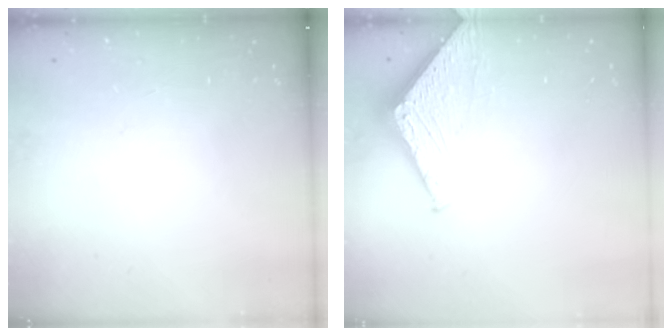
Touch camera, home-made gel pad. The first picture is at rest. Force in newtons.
{"total": 3.5, "press": 3.4, "slide": 0.3}